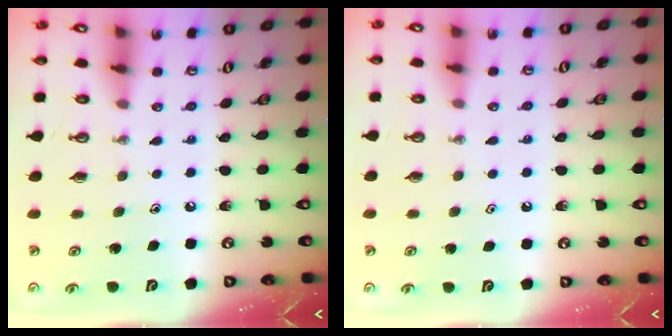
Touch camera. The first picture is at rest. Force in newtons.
{"total": 0.6, "press": 0.6, "slide": 0.0}